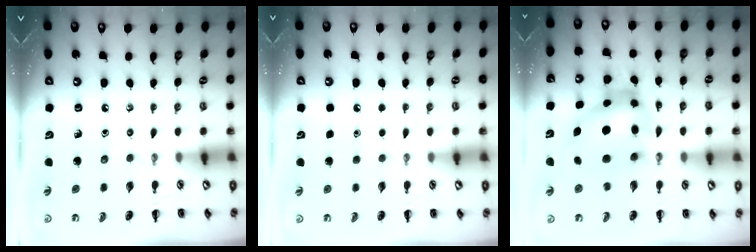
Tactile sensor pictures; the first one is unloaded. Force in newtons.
{"total": 1.8, "press": 1.7, "slide": 0.1}
{"total": 11.8, "press": 11.4, "slide": 3.1}